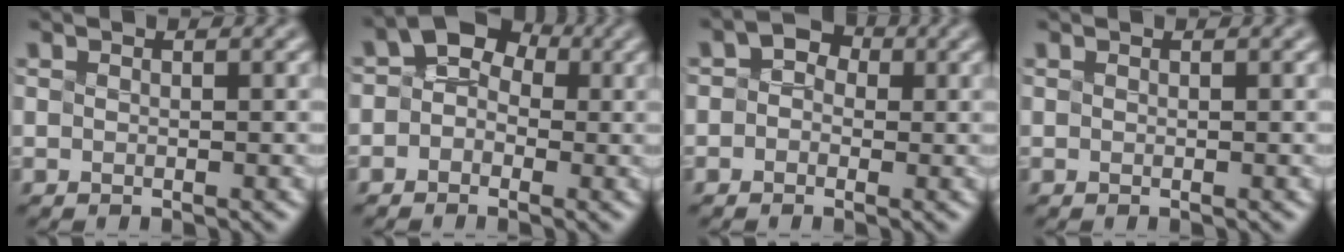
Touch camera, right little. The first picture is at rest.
{"total": 3.9, "force": [0.5, 3.0, 2.5], "torque": [-0.015, 0.030, -0.010]}
{"total": 1.5, "force": [-0.1, 1.3, 0.8], "torque": [-0.007, 0.010, -0.004]}
{"total": 0.0}